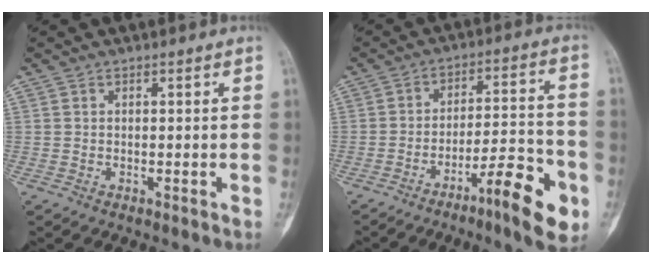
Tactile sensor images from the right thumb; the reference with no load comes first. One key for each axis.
{"total": 13.1, "fx": -6.6, "fy": 2.9, "fz": 11.0, "tx": -0.154, "ty": 0.046, "tz": -0.099}